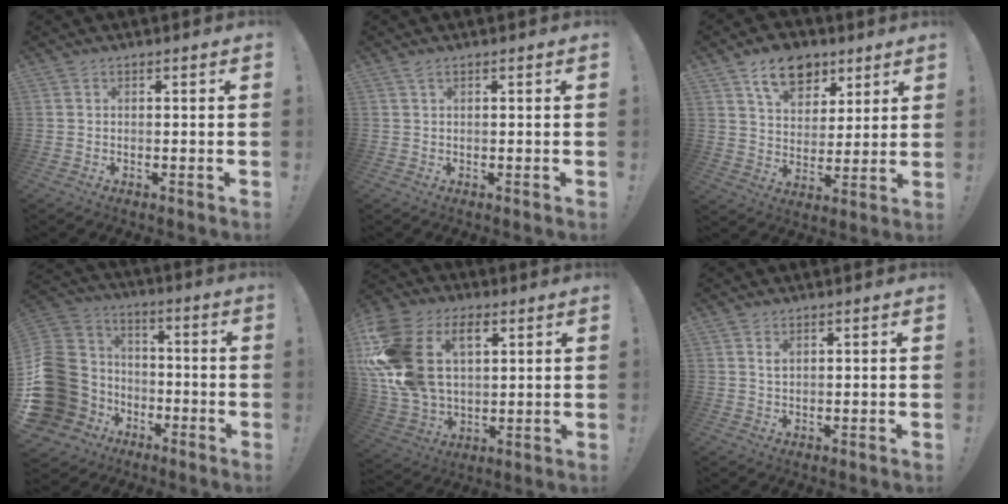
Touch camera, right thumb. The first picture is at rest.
{"total": 0.9, "force": [0.4, 0.0, 0.8], "torque": [-0.021, 0.003, 0.008]}
{"total": 13.1, "force": [7.5, 8.8, 6.1], "torque": [-0.086, -0.034, 0.141]}
{"total": 22.7, "force": [-5.8, 18.7, 11.6], "torque": [-0.209, 0.028, -0.044]}
{"total": 22.3, "force": [7.5, 15.1, 14.6], "torque": [-0.284, -0.034, 0.138]}
{"total": 1.2, "force": [0.7, 0.5, 0.8], "torque": [-0.002, -0.008, 0.010]}